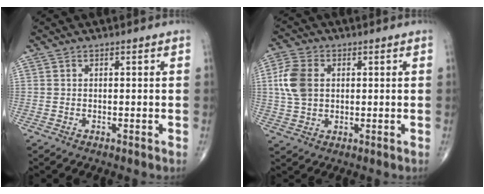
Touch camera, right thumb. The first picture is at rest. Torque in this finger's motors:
{"motor_torque": [0.45, 0.39, 0.42, -0.14, 0.04]}